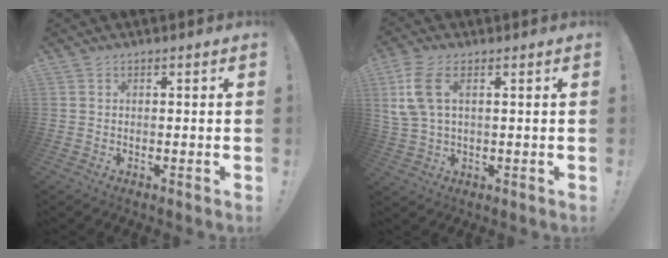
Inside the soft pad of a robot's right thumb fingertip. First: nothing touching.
{"total": 9.0, "force": [3.2, 4.3, 7.2], "torque": [-0.145, -0.002, 0.066]}